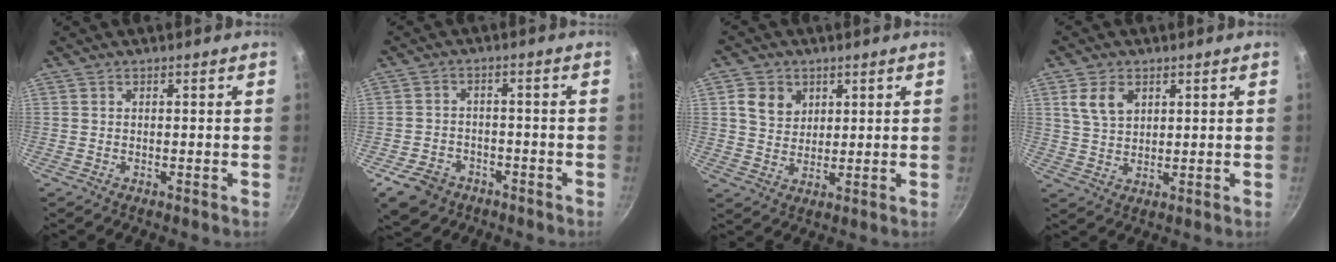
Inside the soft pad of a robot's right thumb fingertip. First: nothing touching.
{"total": 7.6, "force": [-4.4, 5.5, 3.1], "torque": [-0.045, 0.036, -0.063]}
{"total": 6.4, "force": [2.3, 5.2, 2.8], "torque": [-0.026, -0.002, 0.041]}
{"total": 6.1, "force": [2.4, 4.1, 3.8], "torque": [-0.060, -0.006, 0.049]}